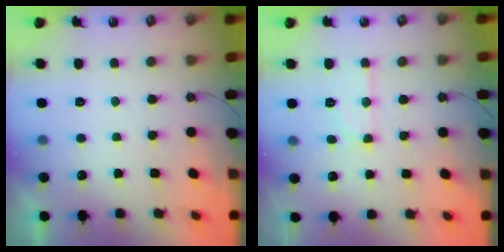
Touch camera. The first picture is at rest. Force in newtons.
{"total": 9.5, "press": 9.5, "slide": 0.9}